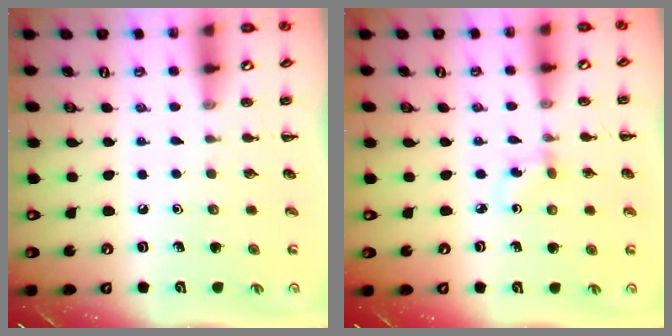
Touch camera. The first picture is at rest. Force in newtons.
{"total": 2.2, "press": 2.0, "slide": 0.9}